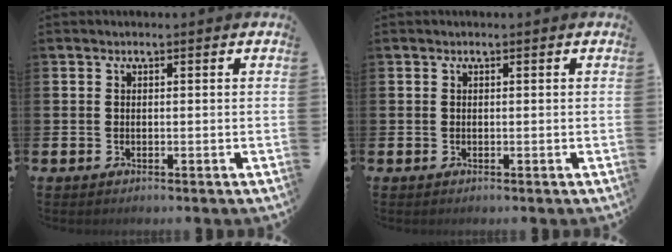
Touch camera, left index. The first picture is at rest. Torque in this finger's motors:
{"motor_torque": [0.08, -0.08, 0.04, 0.00]}